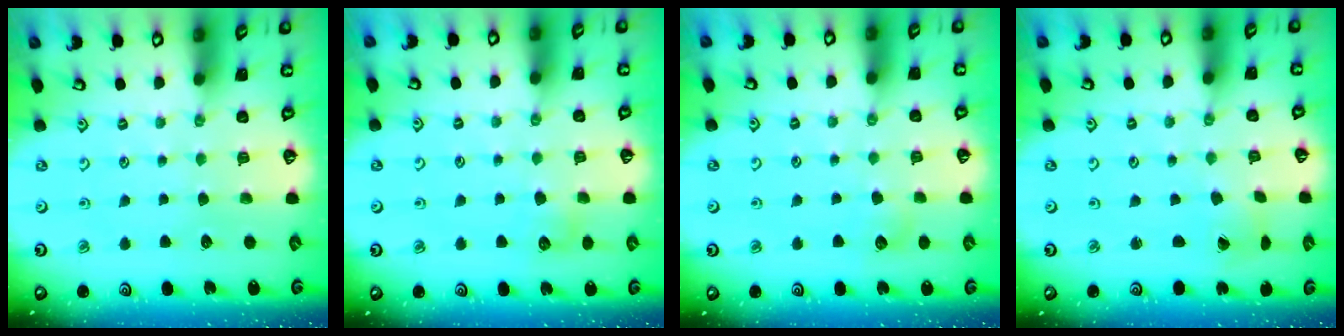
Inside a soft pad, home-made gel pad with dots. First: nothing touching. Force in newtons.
{"total": 7.0, "press": 7.0, "slide": 0.7}
{"total": 4.7, "press": 4.7, "slide": 0.6}
{"total": 1.2, "press": 1.2, "slide": 0.2}